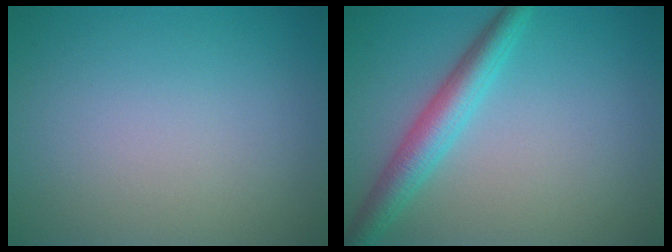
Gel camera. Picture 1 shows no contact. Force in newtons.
{"total": 3.9, "press": 3.9, "slide": 0.0}